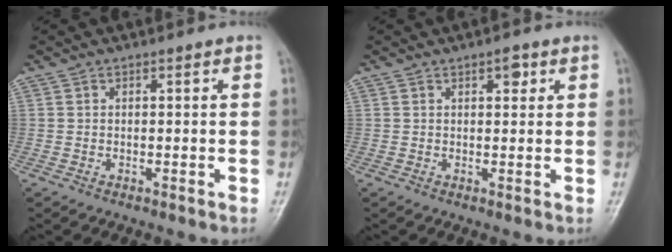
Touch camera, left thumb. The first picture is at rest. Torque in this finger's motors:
{"motor_torque": [-0.01, 0.06, 0.17, 0.13, -0.04]}